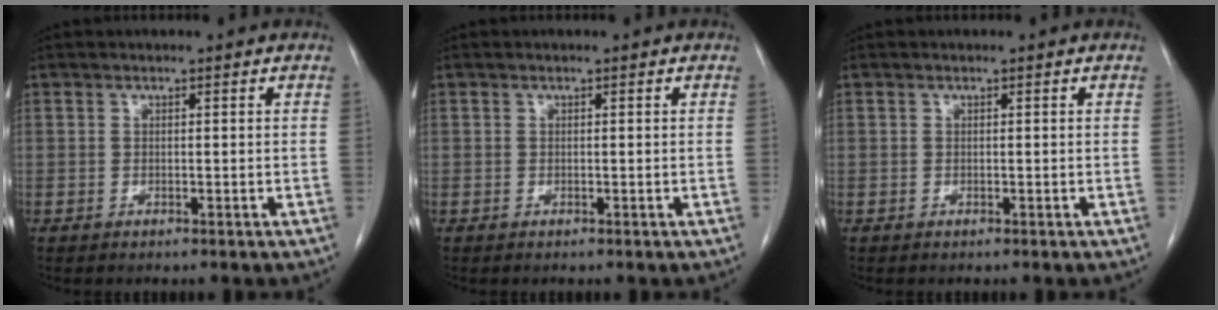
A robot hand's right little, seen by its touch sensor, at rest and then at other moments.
{"total": 0.0}
{"total": 0.0}